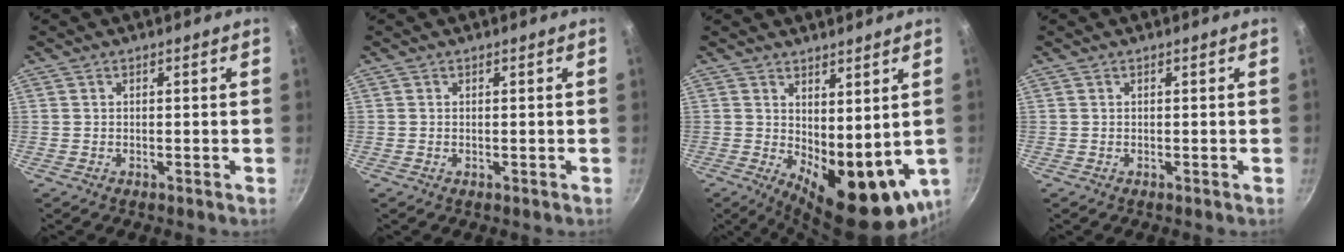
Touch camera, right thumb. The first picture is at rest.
{"total": 0.0}
{"total": 14.1, "force": [1.3, 6.5, 12.5], "torque": [-0.145, -0.033, 0.040]}
{"total": 0.0}